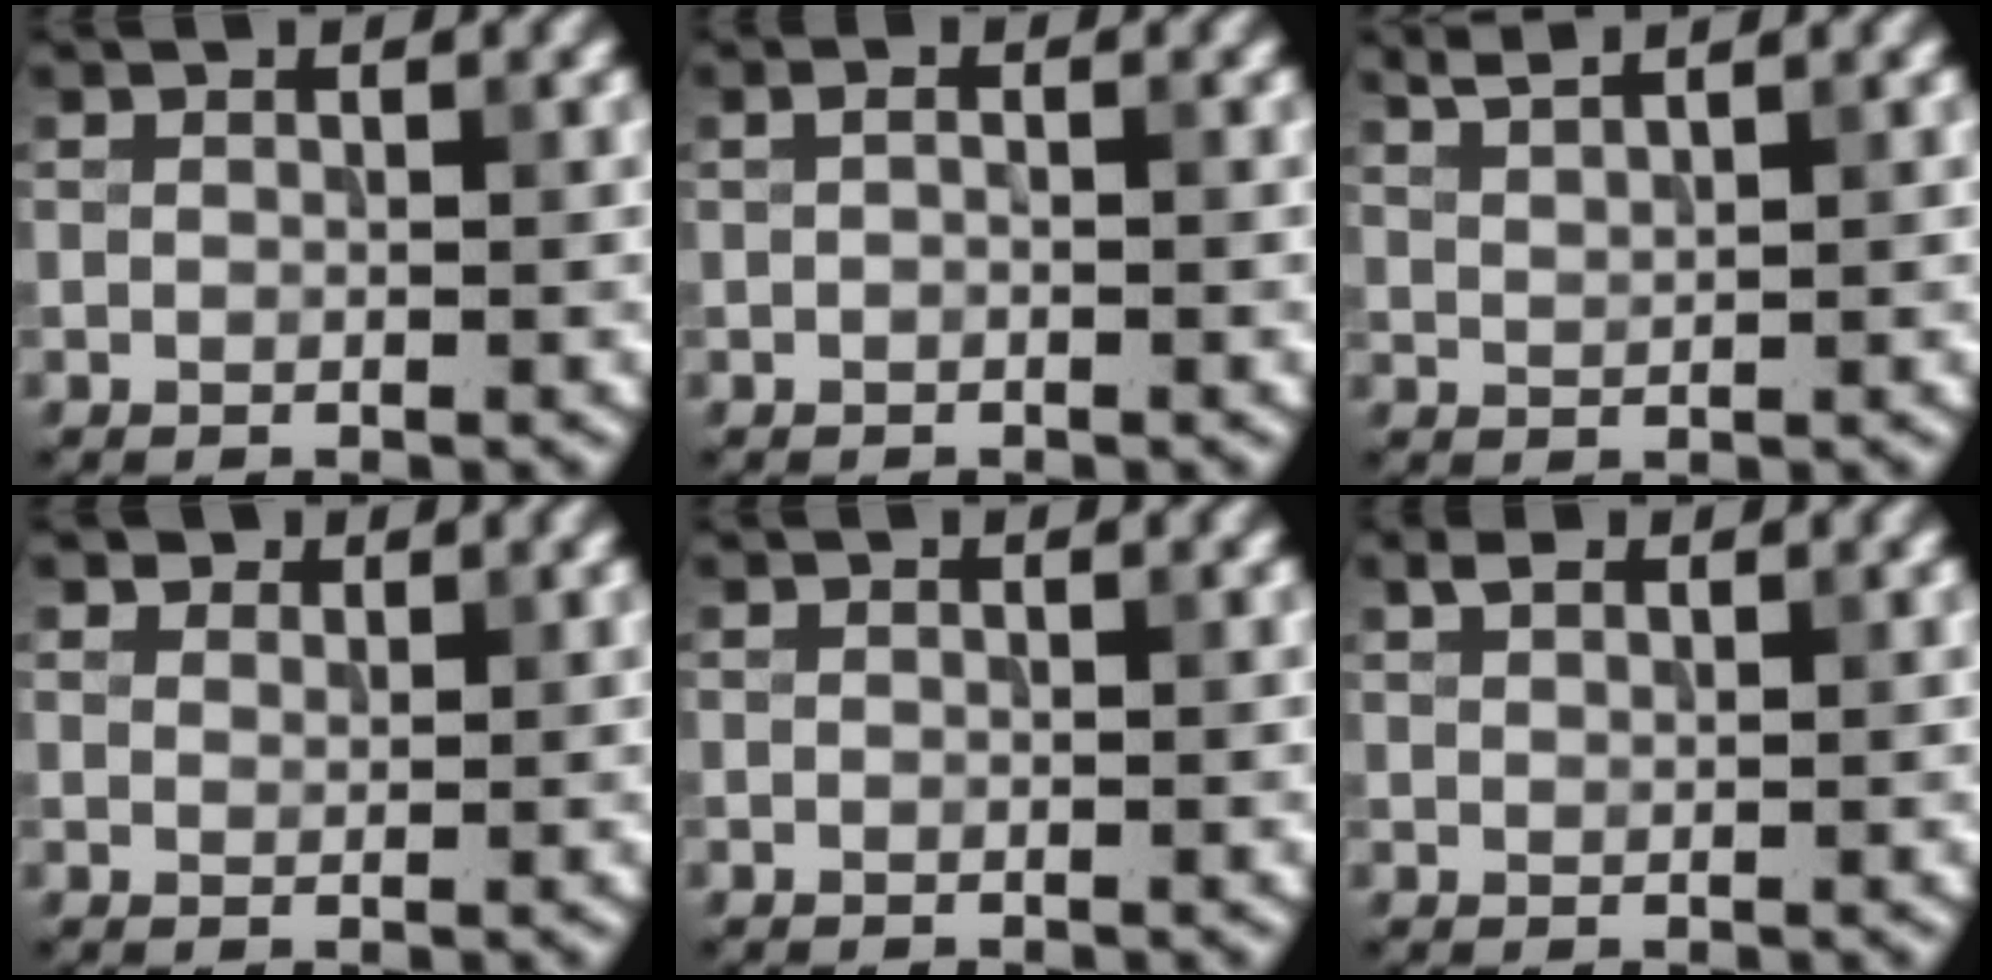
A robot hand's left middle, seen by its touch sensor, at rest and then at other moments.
{"total": 0.7, "force": [-0.1, 0.3, 0.7], "torque": [-0.015, 0.001, -0.002]}
{"total": 2.2, "force": [1.9, 0.4, 1.1], "torque": [-0.013, 0.006, 0.033]}
{"total": 1.7, "force": [1.5, 0.8, 0.3], "torque": [-0.010, -0.009, 0.027]}
{"total": 0.0}
{"total": 1.4, "force": [1.1, 0.6, 0.6], "torque": [-0.015, 0.004, 0.022]}